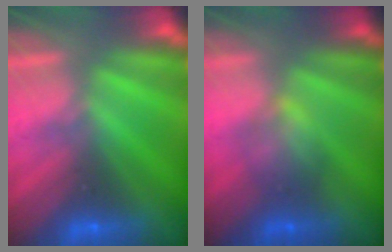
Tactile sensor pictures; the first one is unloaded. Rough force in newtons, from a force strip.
{"total": 2.0}